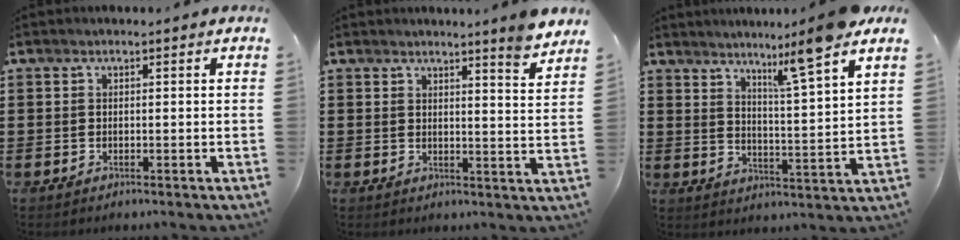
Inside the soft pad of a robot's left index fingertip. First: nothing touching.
{"total": 4.4, "force": [4.0, -1.0, 1.6], "torque": [-0.029, -0.028, 0.065]}
{"total": 8.4, "force": [6.9, -0.4, 4.8], "torque": [-0.072, -0.051, 0.108]}